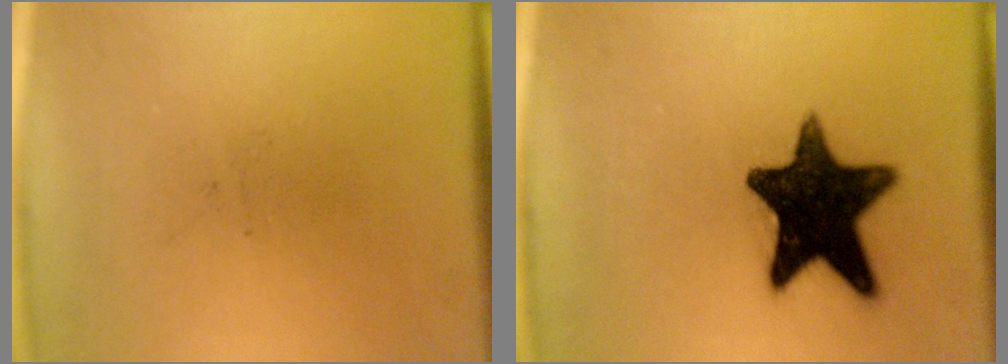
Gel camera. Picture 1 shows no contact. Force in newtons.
{"total": 16.1}